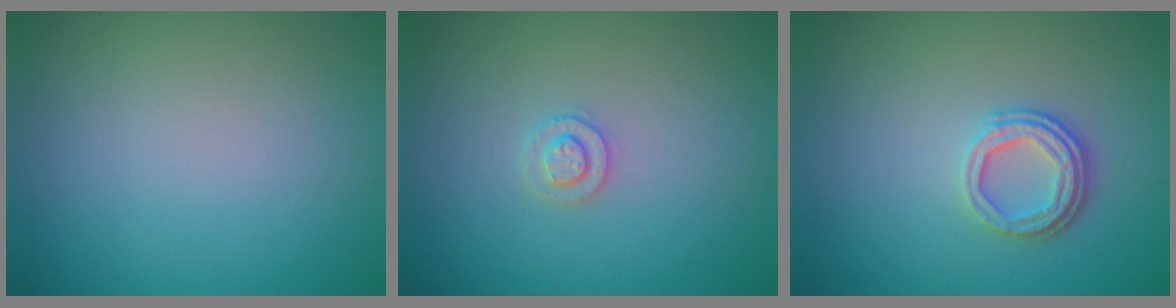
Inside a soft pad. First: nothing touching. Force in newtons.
{"total": 1.5, "press": 1.5, "slide": 0.1}
{"total": 3.3, "press": 2.5, "slide": 2.2}